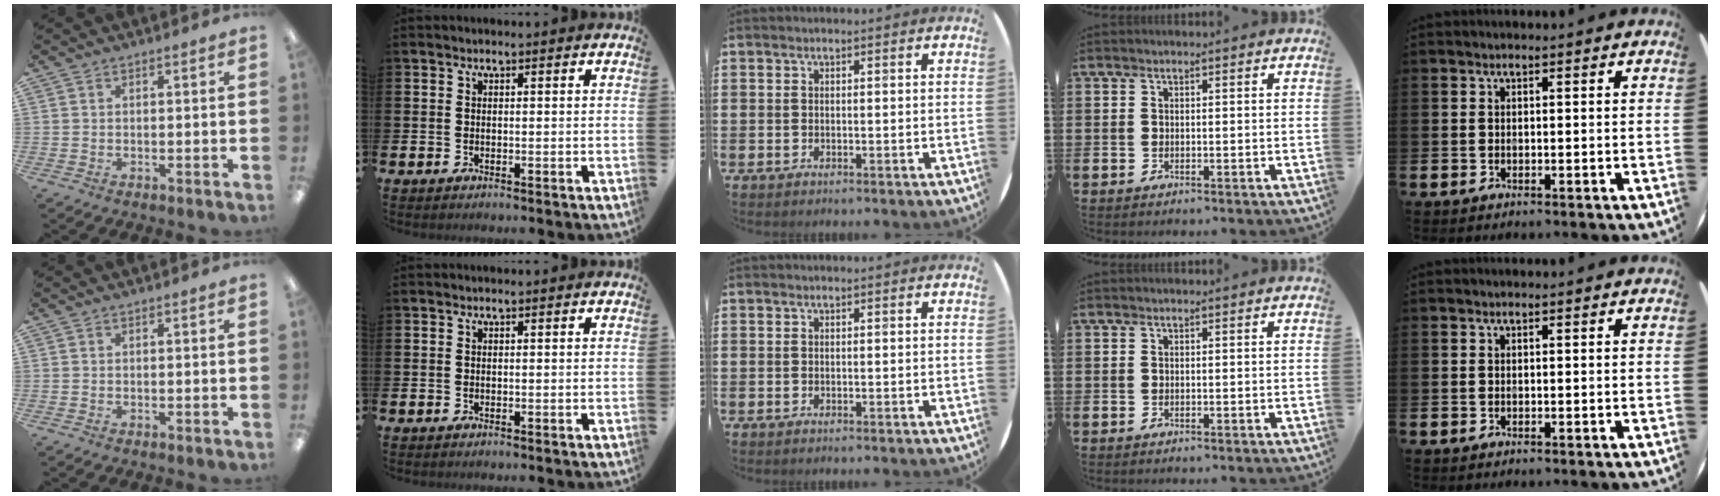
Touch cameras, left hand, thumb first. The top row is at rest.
{}